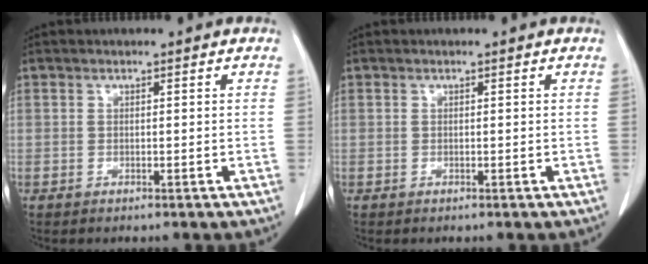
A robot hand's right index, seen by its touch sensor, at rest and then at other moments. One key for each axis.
{"total": 0.0}